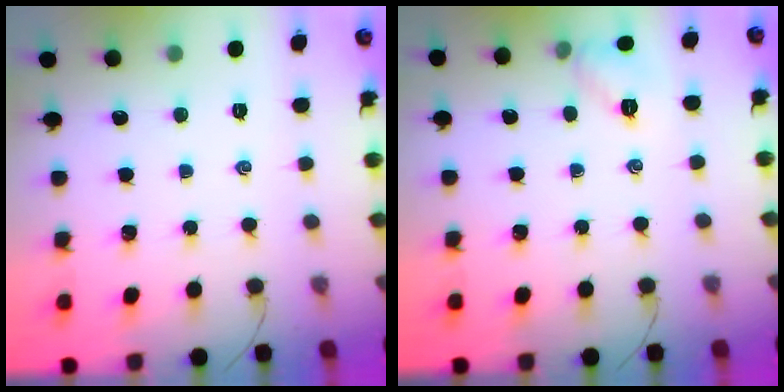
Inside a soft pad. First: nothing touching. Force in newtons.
{"total": 6.8, "press": 6.5, "slide": 1.9}